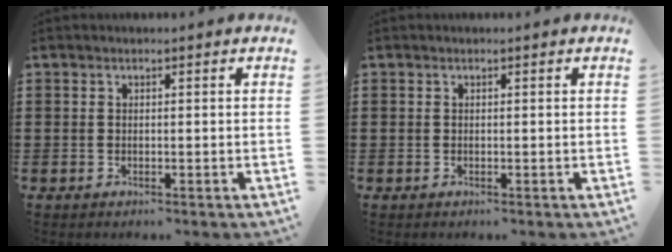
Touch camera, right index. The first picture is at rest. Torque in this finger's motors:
{"motor_torque": [-0.11, 0.11, 0.00, 0.00]}